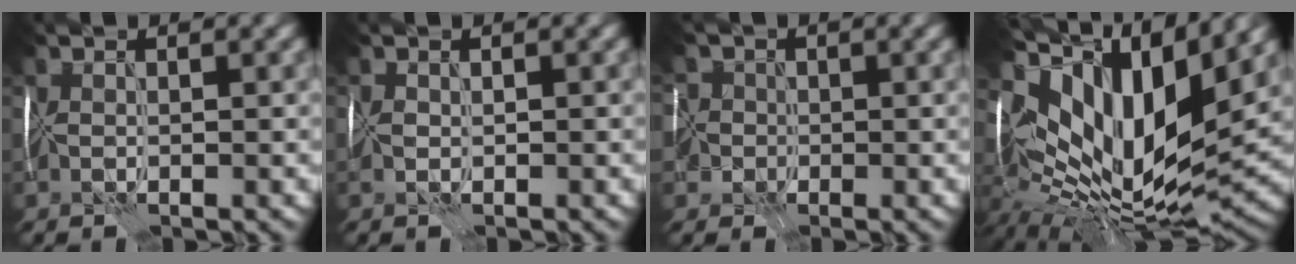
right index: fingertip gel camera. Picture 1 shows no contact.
{"total": 1.1, "force": [-0.2, 0.8, 0.7], "torque": [-0.016, 0.002, -0.005]}
{"total": 7.2, "force": [-1.6, 6.1, 3.4], "torque": [-0.066, 0.010, -0.070]}
{"total": 15.5, "force": [4.9, 7.0, 12.9], "torque": [-0.265, 0.014, 0.086]}